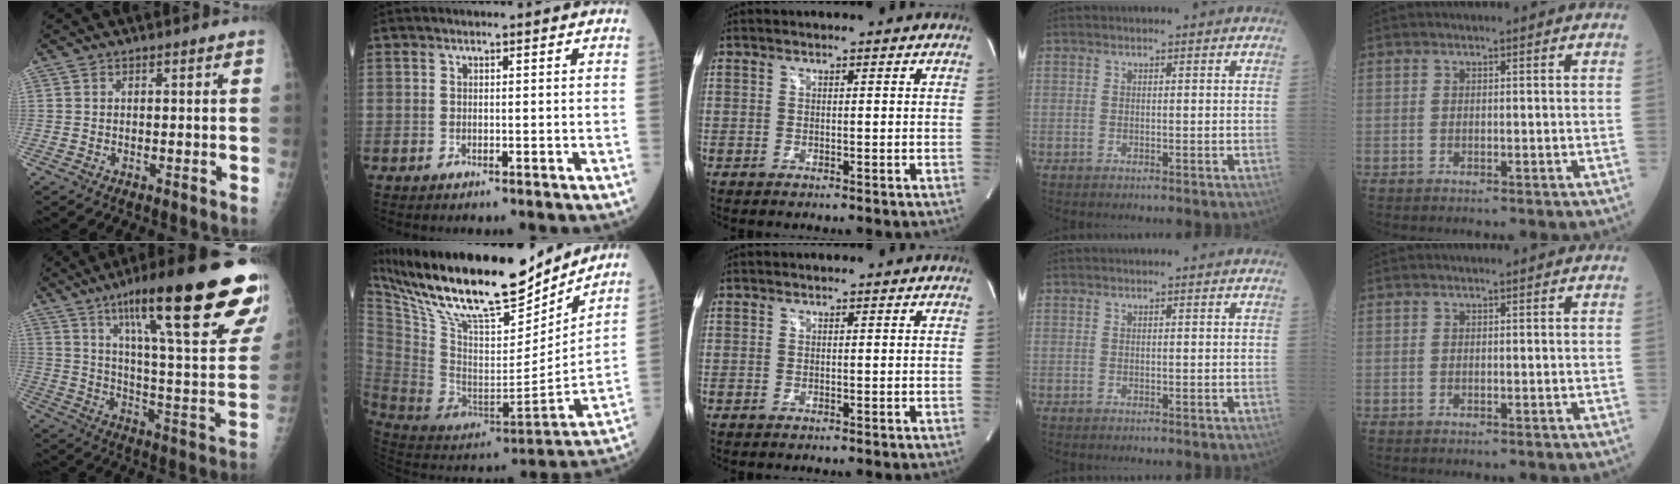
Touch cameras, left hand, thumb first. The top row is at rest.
{"thumb": {"total": 30.9, "force": [18.5, 5.1, 24.2], "torque": [-0.309, -0.046, 0.278]}, "index": {"total": 26.8, "force": [21.3, 6.2, 14.9], "torque": [-0.278, -0.005, 0.361]}}